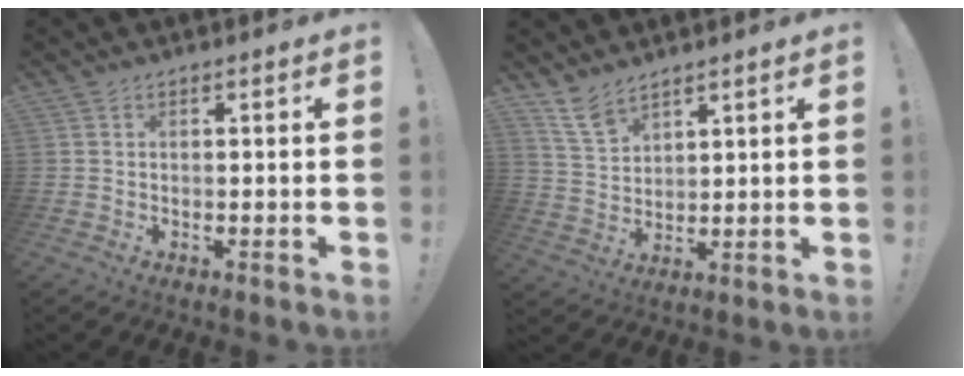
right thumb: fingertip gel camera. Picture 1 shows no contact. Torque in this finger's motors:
{"motor_torque": [0.04, 0.09, 0.29, -0.27, 0.08]}